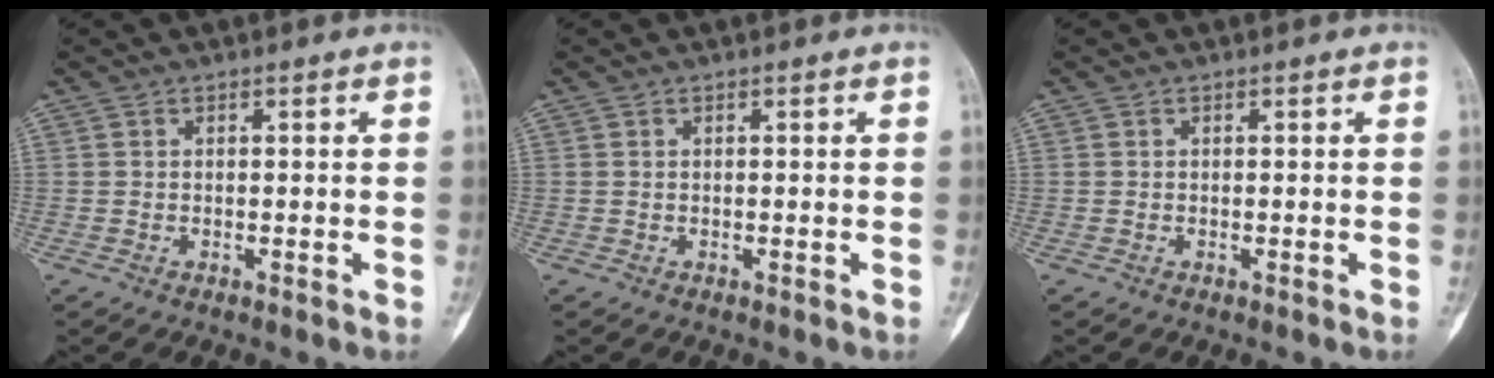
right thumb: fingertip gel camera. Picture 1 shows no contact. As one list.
[{"total": 0.0}, {"total": 0.0}]